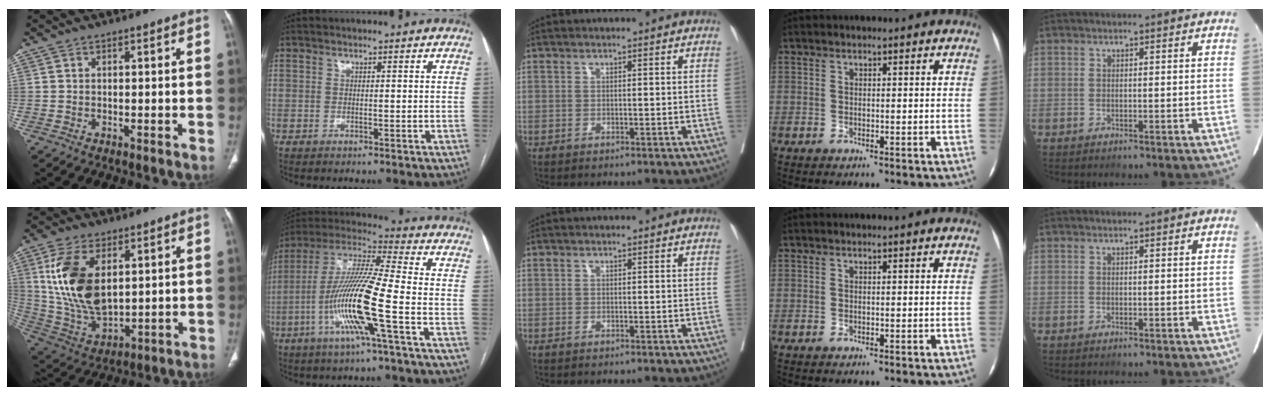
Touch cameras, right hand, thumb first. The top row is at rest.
{"thumb": {"total": 16.5, "force": [4.5, 9.2, 13.0], "torque": [-0.247, -0.019, 0.100]}, "index": {"total": 15.0, "force": [-4.8, -0.6, 14.2], "torque": [-0.285, -0.003, -0.101]}}